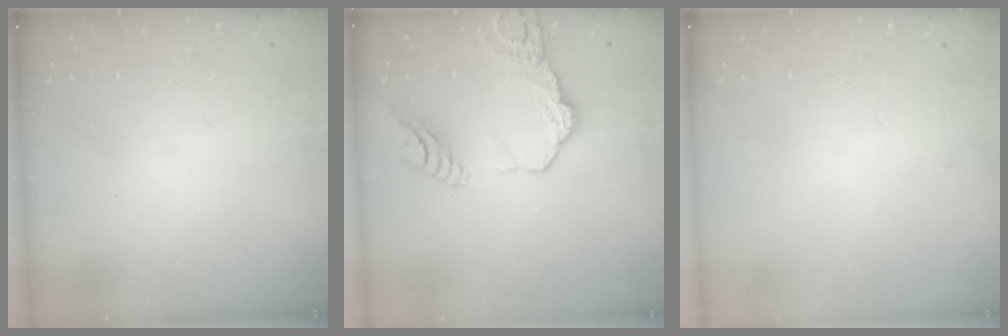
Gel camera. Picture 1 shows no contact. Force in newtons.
{"total": 15.8, "press": 15.7, "slide": 1.8}
{"total": 2.0, "press": 2.0, "slide": 0.2}